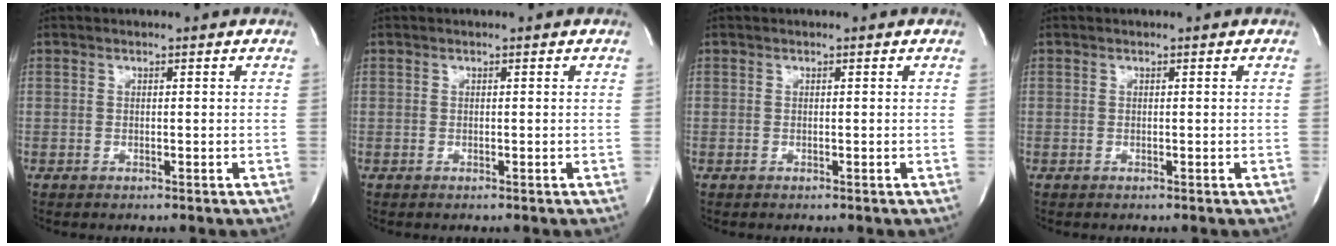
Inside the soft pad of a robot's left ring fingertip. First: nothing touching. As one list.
[{"total": 0.0}, {"total": 0.0}, {"total": 0.0}]